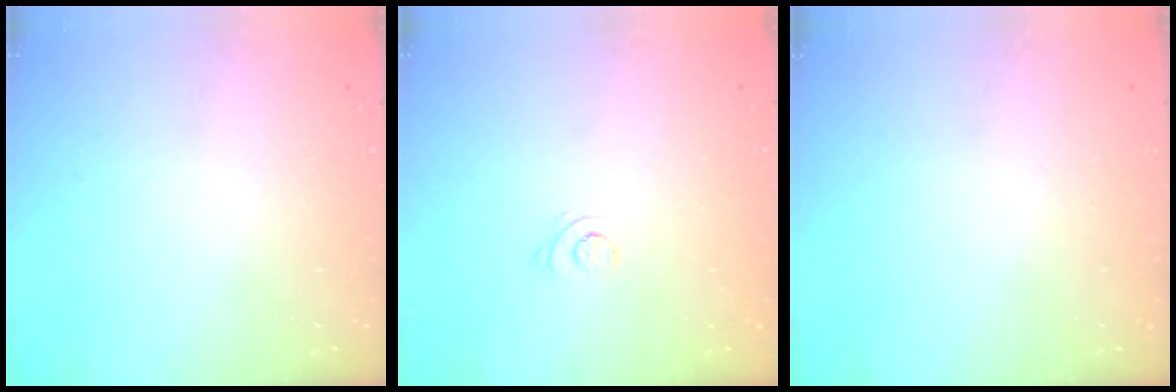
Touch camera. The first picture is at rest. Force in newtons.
{"total": 2.9, "press": 2.9, "slide": 0.3}
{"total": 0.0}